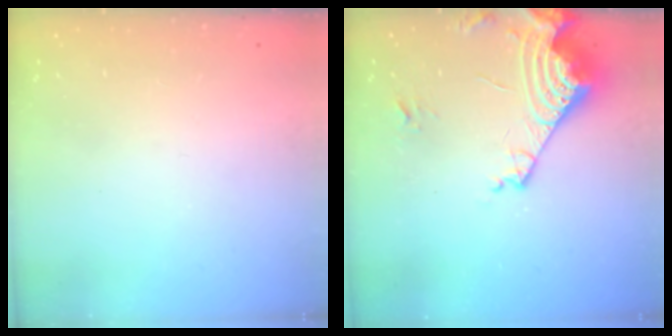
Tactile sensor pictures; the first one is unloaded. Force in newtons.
{"total": 16.4, "press": 16.3, "slide": 1.9}